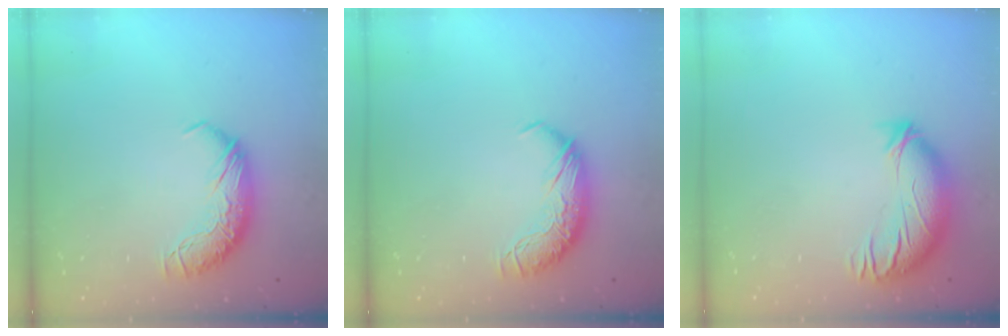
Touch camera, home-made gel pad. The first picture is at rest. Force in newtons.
{"total": 0.0}
{"total": 3.5, "press": 2.7, "slide": 2.2}